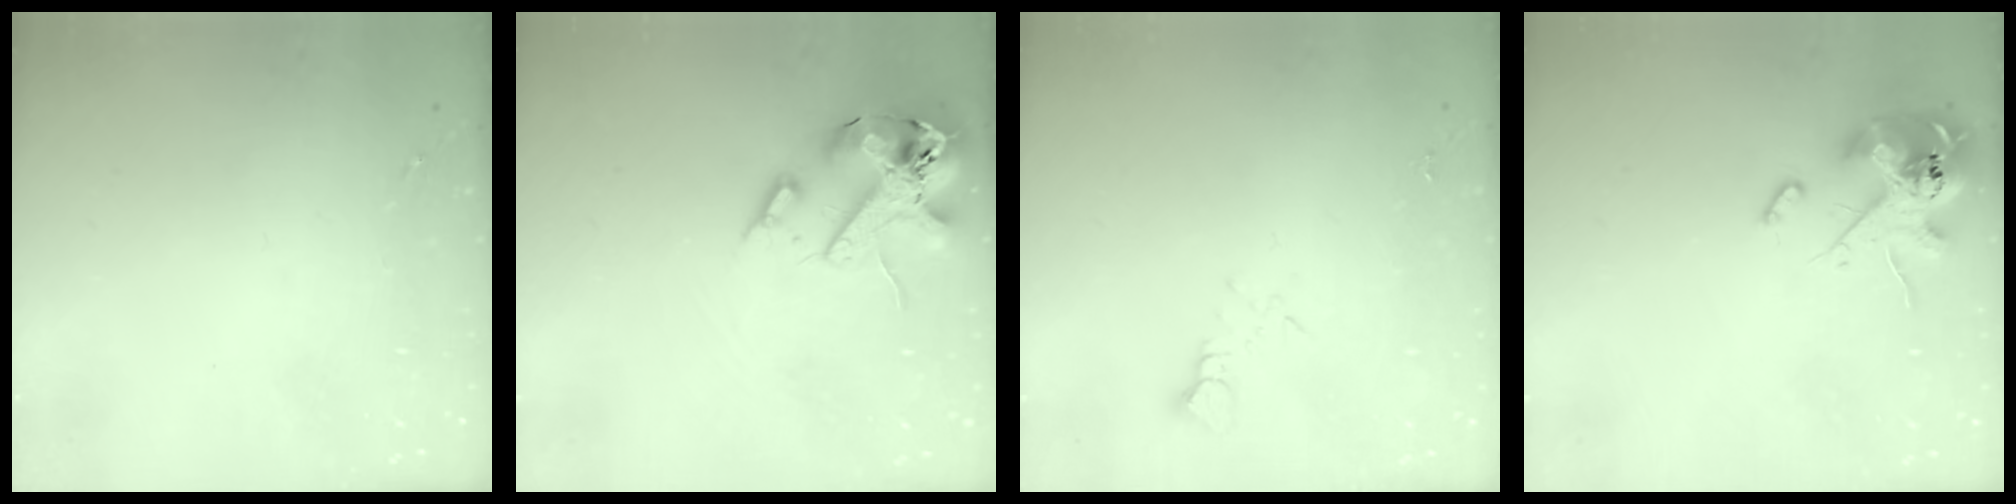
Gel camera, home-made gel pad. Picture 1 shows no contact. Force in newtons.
{"total": 16.5, "press": 16.3, "slide": 2.8}
{"total": 2.7, "press": 2.7, "slide": 0.2}
{"total": 13.8, "press": 13.6, "slide": 2.2}